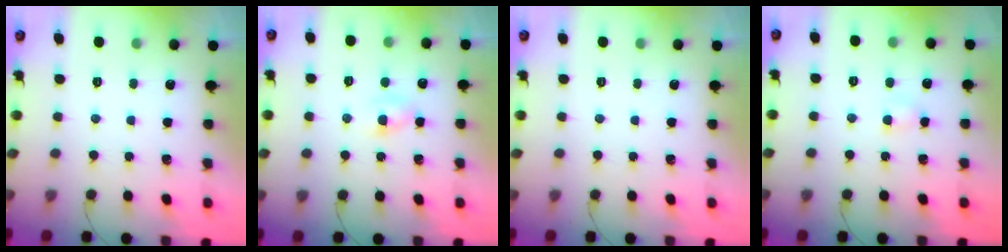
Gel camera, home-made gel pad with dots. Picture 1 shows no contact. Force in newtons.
{"total": 2.4, "press": 2.1, "slide": 1.2}
{"total": 0.0}
{"total": 2.9, "press": 2.8, "slide": 0.8}